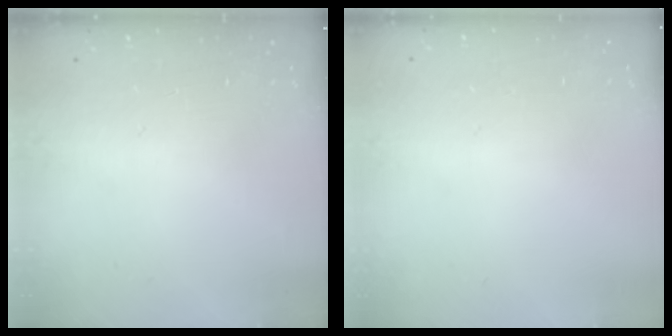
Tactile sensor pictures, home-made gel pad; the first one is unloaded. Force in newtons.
{"total": 0.0}